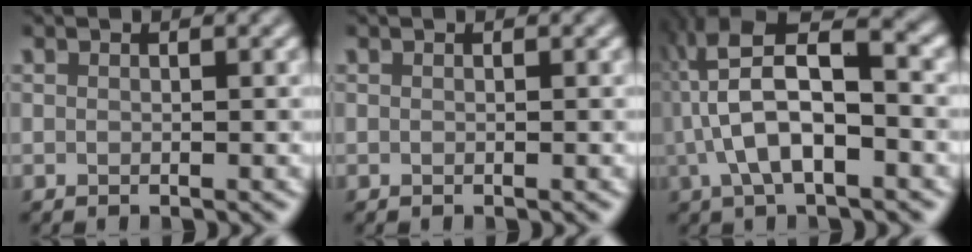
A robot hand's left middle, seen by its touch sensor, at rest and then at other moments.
{"total": 0.0}
{"total": 9.1, "force": [-0.4, 3.3, 8.5], "torque": [-0.158, 0.023, -0.014]}